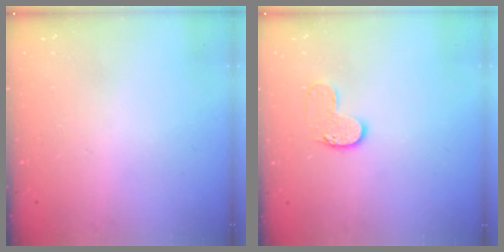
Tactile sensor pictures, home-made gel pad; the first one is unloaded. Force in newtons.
{"total": 7.4, "press": 7.4, "slide": 0.2}